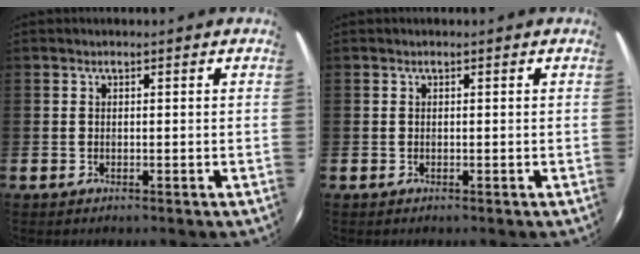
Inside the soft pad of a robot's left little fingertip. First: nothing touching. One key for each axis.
{"total": 0.0}